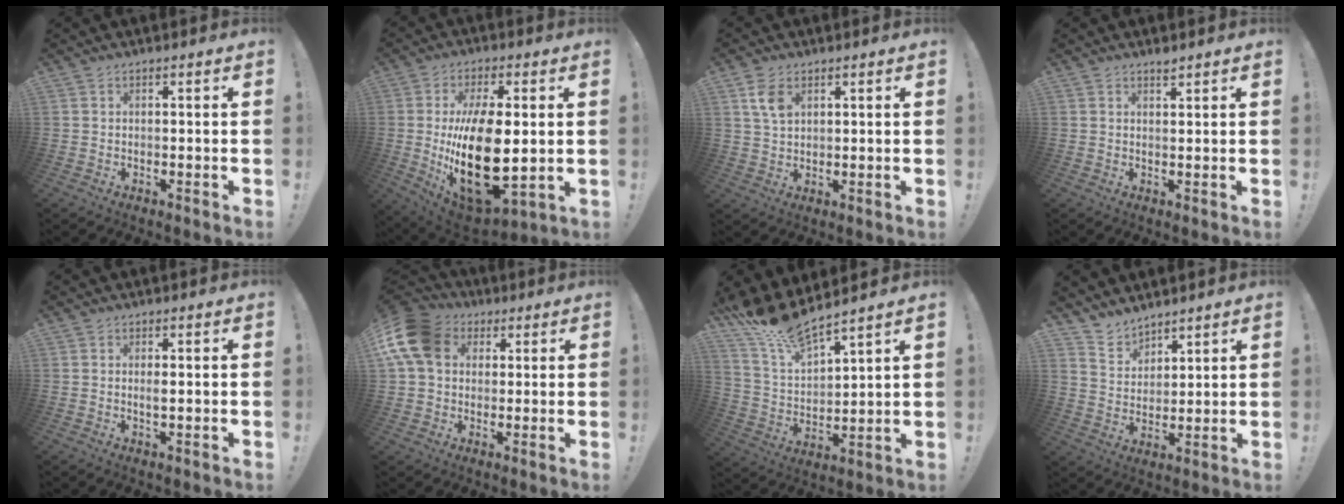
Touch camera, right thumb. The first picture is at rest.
{"total": 24.6, "force": [-0.3, 12.5, 21.1], "torque": [-0.387, -0.029, 0.007]}
{"total": 5.8, "force": [2.7, 3.3, 3.9], "torque": [-0.070, -0.005, 0.053]}
{"total": 1.9, "force": [1.7, 0.2, 0.8], "torque": [0.000, -0.013, 0.028]}
{"total": 1.5, "force": [0.1, 0.3, 1.5], "torque": [-0.021, -0.005, 0.001]}
{"total": 14.7, "force": [3.9, 11.3, 8.6], "torque": [-0.167, -0.005, 0.077]}
{"total": 12.2, "force": [11.3, 1.5, 4.4], "torque": [-0.104, -0.087, 0.202]}
{"total": 7.2, "force": [6.5, 3.1, 0.7], "torque": [-0.030, -0.051, 0.128]}